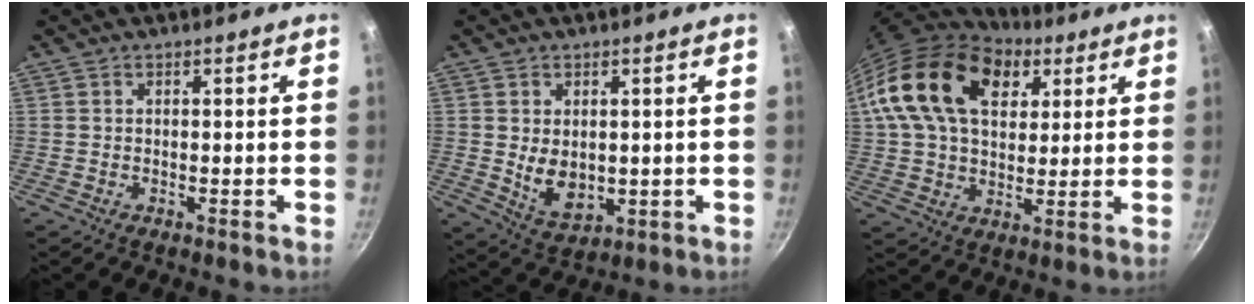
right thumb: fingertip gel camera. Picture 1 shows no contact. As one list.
[{"total": 7.3, "force": [0.3, 5.1, 5.2], "torque": [-0.077, -0.017, 0.023]}, {"total": 21.2, "force": [8.3, 13.6, 14.0], "torque": [-0.225, -0.005, 0.140]}]